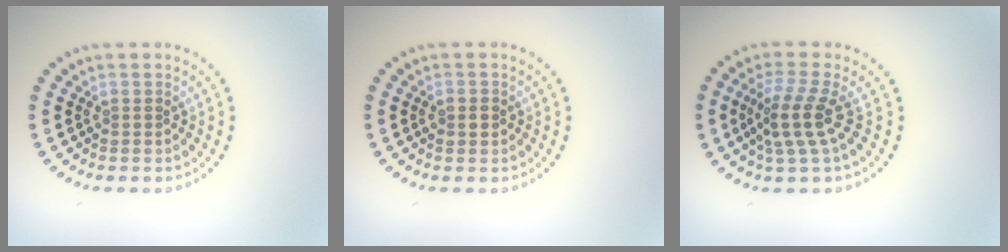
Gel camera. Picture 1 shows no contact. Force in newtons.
{"total": 1.7, "press": 1.7, "slide": 0.1}
{"total": 3.5, "press": 2.8, "slide": 2.1}